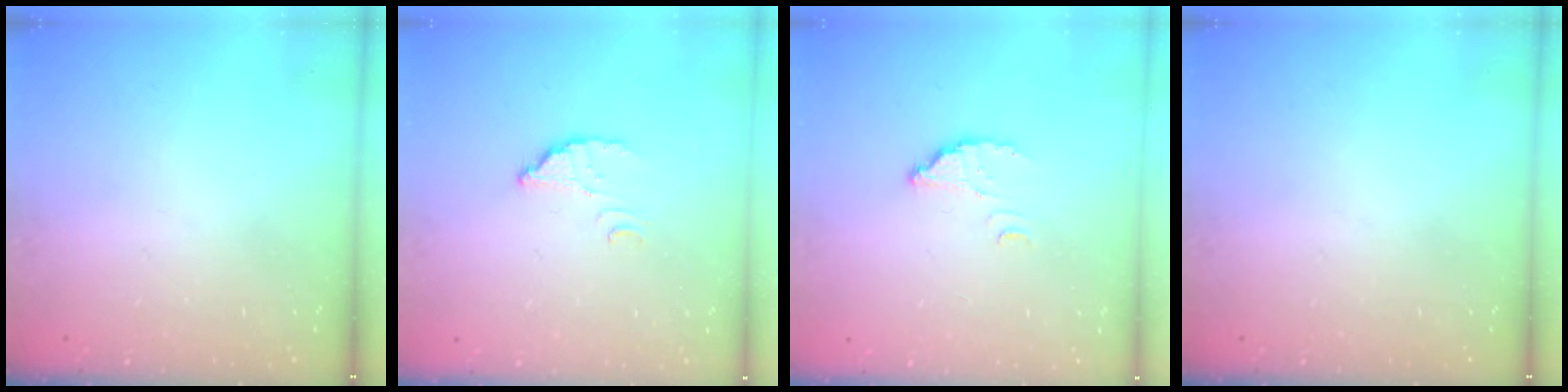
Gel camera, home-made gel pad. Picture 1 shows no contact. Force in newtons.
{"total": 3.1, "press": 3.1, "slide": 0.4}
{"total": 2.4, "press": 2.4, "slide": 0.2}
{"total": 0.0}